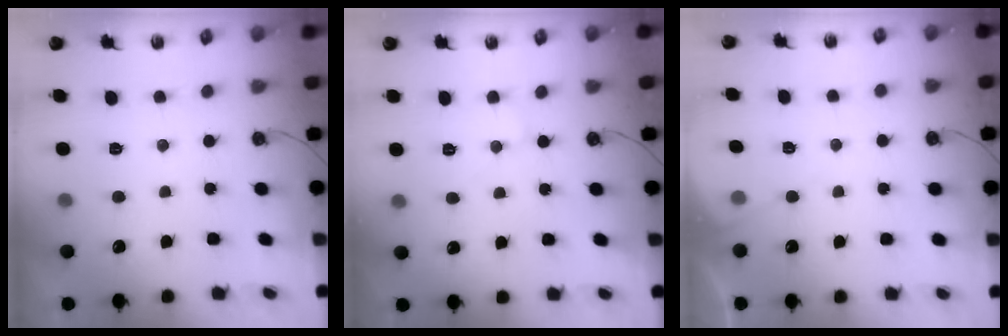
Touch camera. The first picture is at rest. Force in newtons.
{"total": 4.6, "press": 4.5, "slide": 0.6}
{"total": 4.4, "press": 4.4, "slide": 0.6}